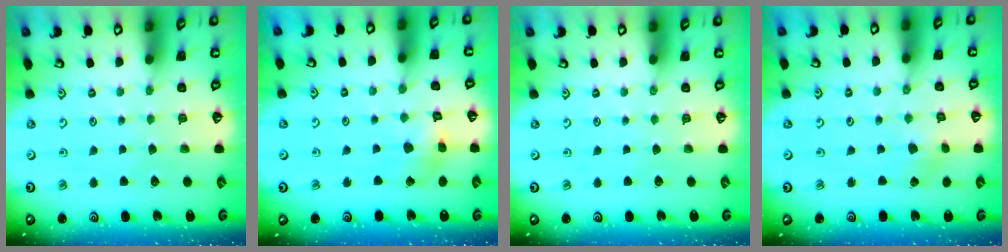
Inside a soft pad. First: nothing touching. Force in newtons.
{"total": 4.6, "press": 4.6, "slide": 0.5}
{"total": 0.0}
{"total": 2.3, "press": 2.3, "slide": 0.4}